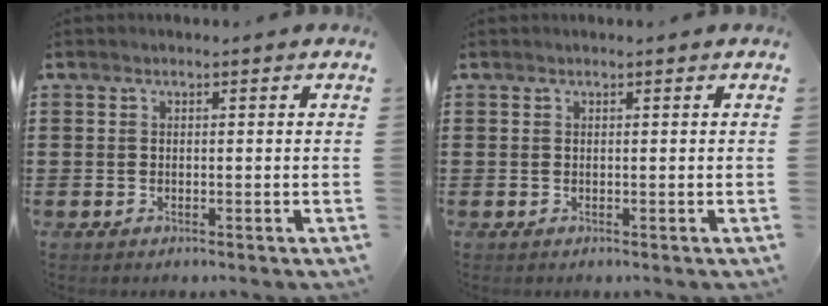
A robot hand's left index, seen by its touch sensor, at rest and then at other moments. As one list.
[{"total": 0.0}]